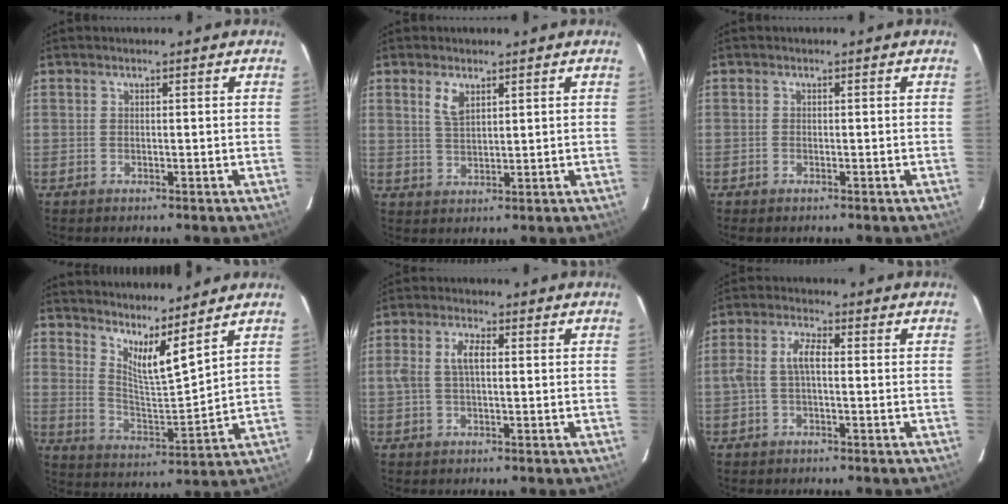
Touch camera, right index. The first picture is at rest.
{"total": 3.7, "force": [2.0, 1.7, 2.6], "torque": [-0.049, 0.001, 0.041]}
{"total": 0.7, "force": [-0.6, 0.4, 0.1], "torque": [-0.003, -0.002, -0.012]}
{"total": 9.6, "force": [7.8, 0.4, 5.7], "torque": [-0.088, -0.022, 0.135]}
{"total": 4.5, "force": [0.2, 1.9, 4.1], "torque": [-0.080, 0.011, 0.004]}
{"total": 4.5, "force": [-0.5, 1.7, 4.2], "torque": [-0.087, 0.016, -0.009]}